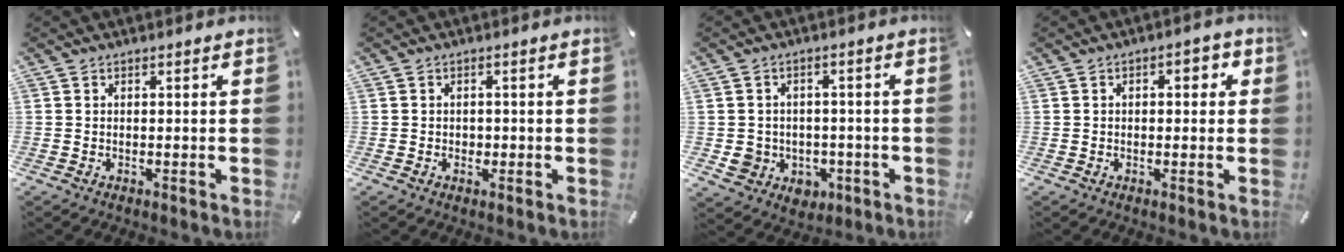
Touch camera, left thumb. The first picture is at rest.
{"total": 1.3, "force": [-0.3, 1.1, 0.6], "torque": [-0.012, 0.003, -0.008]}
{"total": 6.6, "force": [-0.5, 6.4, 1.5], "torque": [-0.037, 0.001, -0.005]}
{"total": 2.9, "force": [-0.1, 1.8, 2.3], "torque": [-0.031, 0.006, -0.009]}